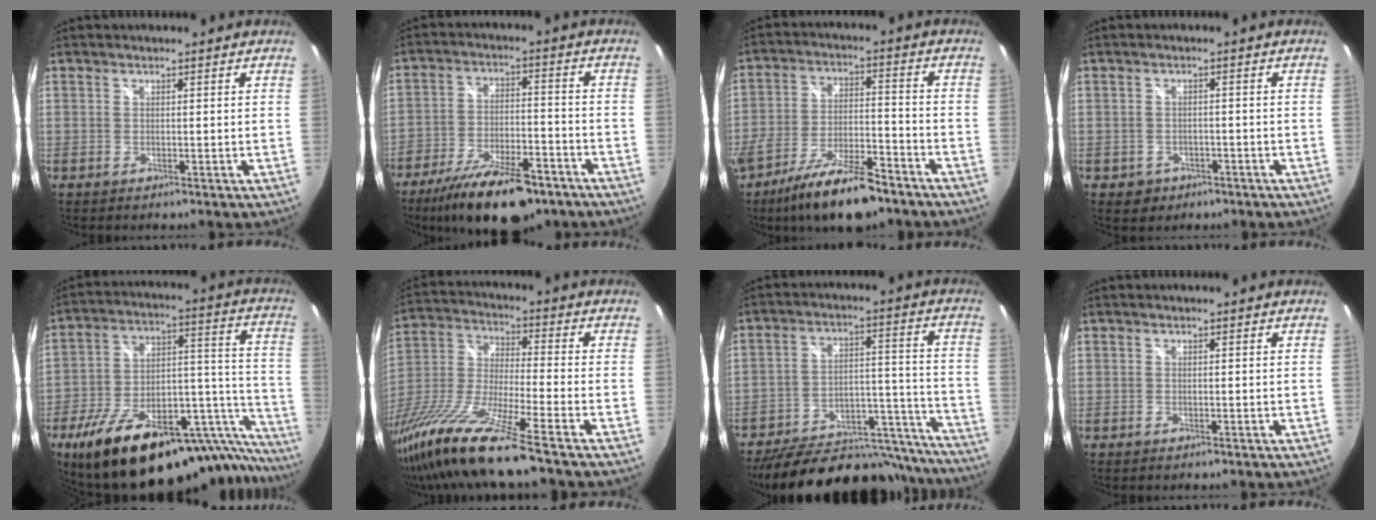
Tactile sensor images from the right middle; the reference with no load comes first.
{"total": 17.4, "force": [-12.5, 6.7, 10.1], "torque": [-0.192, -0.025, -0.195]}
{"total": 15.2, "force": [-11.2, 4.4, 9.4], "torque": [-0.180, -0.021, -0.187]}
{"total": 4.0, "force": [-1.9, 3.4, 1.1], "torque": [-0.034, 0.003, -0.019]}
{"total": 35.1, "force": [-25.7, 12.9, 20.2], "torque": [-0.263, 0.027, -0.357]}
{"total": 19.9, "force": [-15.1, -0.1, 13.0], "torque": [-0.264, -0.042, -0.284]}
{"total": 29.5, "force": [-24.9, 10.6, 11.8], "torque": [-0.179, 0.033, -0.312]}
{"total": 0.0}